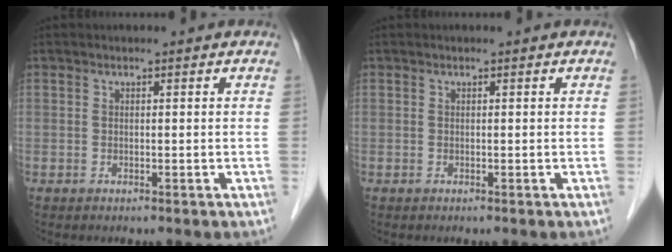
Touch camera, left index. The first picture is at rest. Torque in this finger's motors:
{"motor_torque": [0.00, 0.00, 0.00, 0.00]}